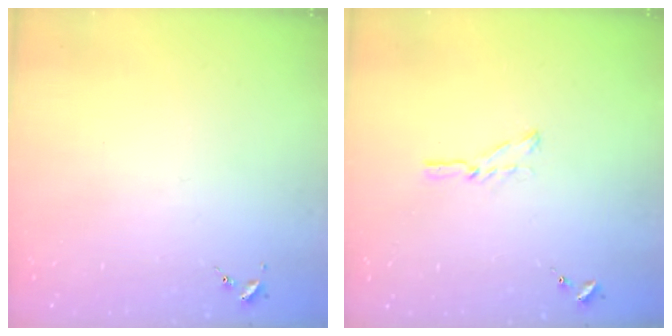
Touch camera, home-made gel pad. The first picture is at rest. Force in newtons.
{"total": 4.8, "press": 4.8, "slide": 0.6}